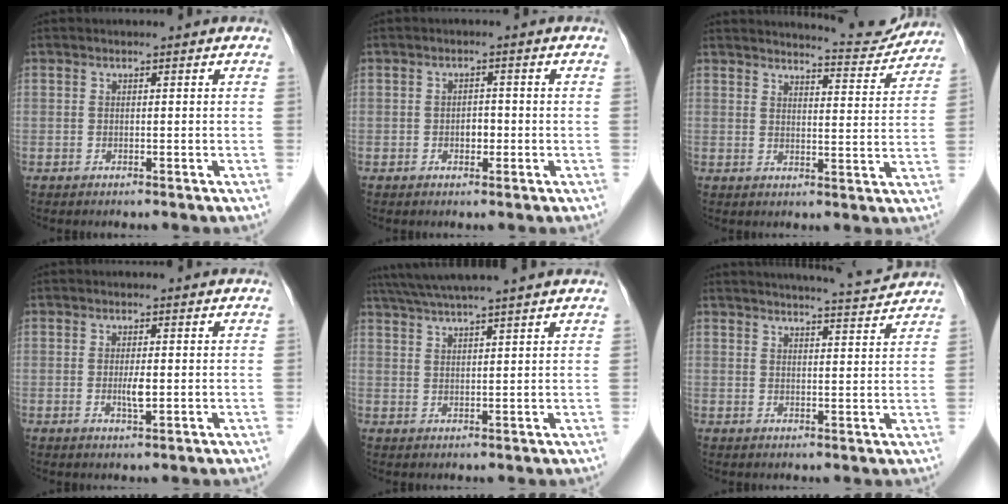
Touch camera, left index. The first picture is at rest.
{"total": 1.8, "force": [-0.5, 1.1, 1.3], "torque": [-0.018, 0.005, -0.007]}
{"total": 9.2, "force": [9.1, 0.6, 1.1], "torque": [-0.014, -0.017, 0.108]}
{"total": 2.1, "force": [-0.2, 0.4, 2.0], "torque": [-0.041, -0.003, -0.002]}
{"total": 10.8, "force": [9.3, -0.8, 5.4], "torque": [-0.094, 0.037, 0.135]}
{"total": 9.1, "force": [8.8, -0.1, 2.3], "torque": [-0.041, 0.002, 0.109]}